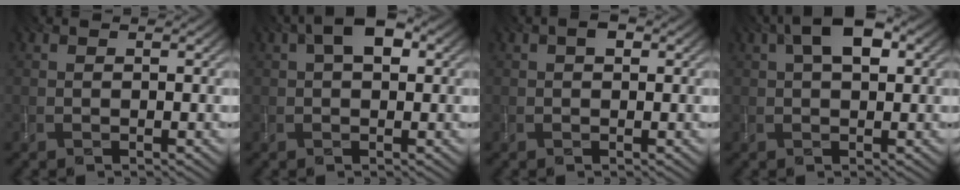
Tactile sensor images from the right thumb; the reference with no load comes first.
{"total": 4.6, "force": [1.6, 2.4, 3.7], "torque": [-0.064, 0.012, 0.019]}
{"total": 1.4, "force": [0.5, 0.8, 1.1], "torque": [-0.020, 0.006, 0.007]}
{"total": 5.8, "force": [2.1, 2.7, 4.7], "torque": [-0.086, 0.016, 0.029]}